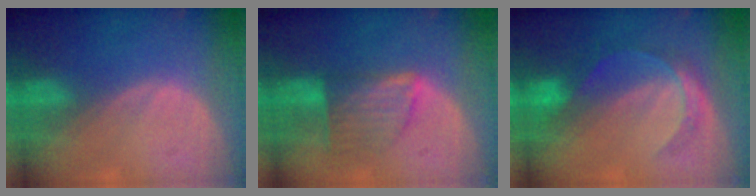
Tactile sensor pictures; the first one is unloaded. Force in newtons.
{"total": 7.2, "press": 6.4, "slide": 3.4}
{"total": 5.3, "press": 5.0, "slide": 1.7}